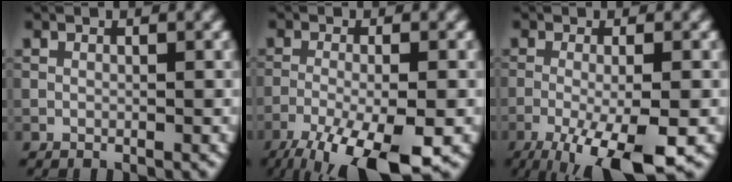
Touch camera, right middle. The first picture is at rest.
{"total": 9.8, "force": [-6.2, 2.7, 7.1], "torque": [-0.126, -0.035, -0.101]}
{"total": 8.4, "force": [-4.1, 2.0, 7.0], "torque": [-0.111, -0.007, -0.067]}